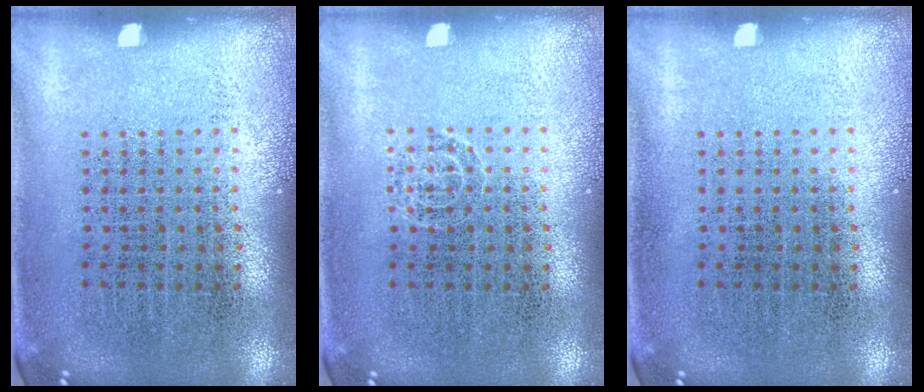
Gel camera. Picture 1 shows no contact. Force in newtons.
{"total": 0.8, "press": 0.8, "slide": 0.1}
{"total": 0.0}